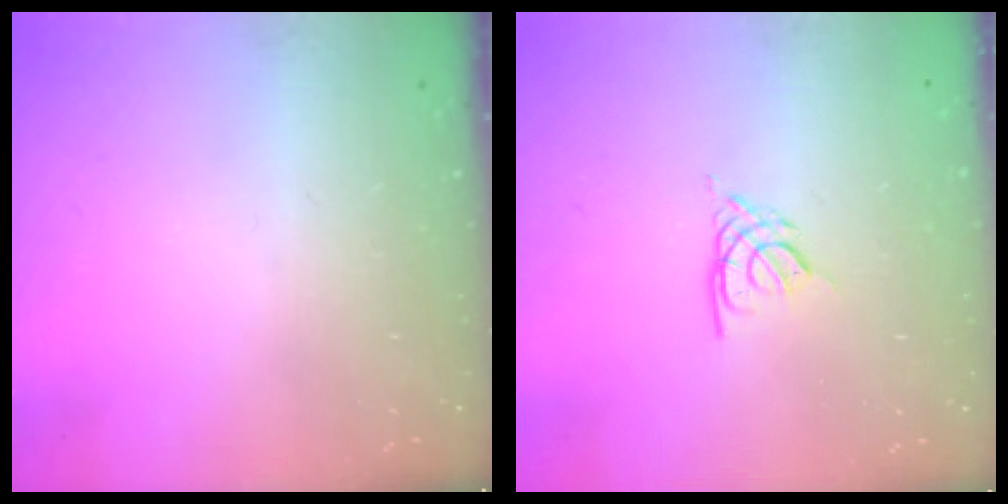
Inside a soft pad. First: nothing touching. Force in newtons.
{"total": 2.6, "press": 2.6, "slide": 0.6}